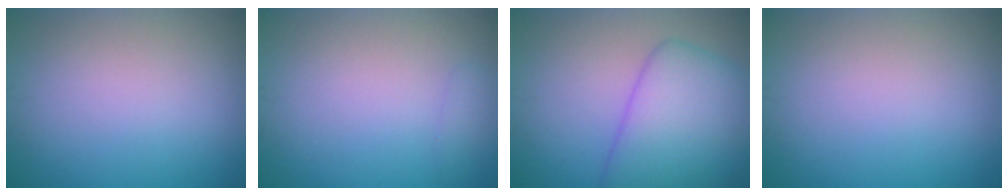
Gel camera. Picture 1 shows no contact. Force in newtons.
{"total": 0.8, "press": 0.8, "slide": 0.0}
{"total": 7.2, "press": 7.2, "slide": 0.2}
{"total": 0.0}